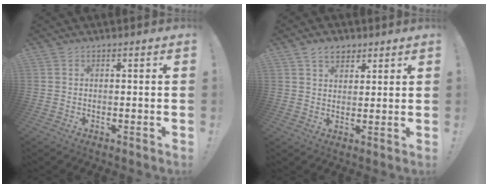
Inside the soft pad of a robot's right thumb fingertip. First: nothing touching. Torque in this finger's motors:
{"motor_torque": [0.10, 0.40, 0.38, 0.19, 0.00]}